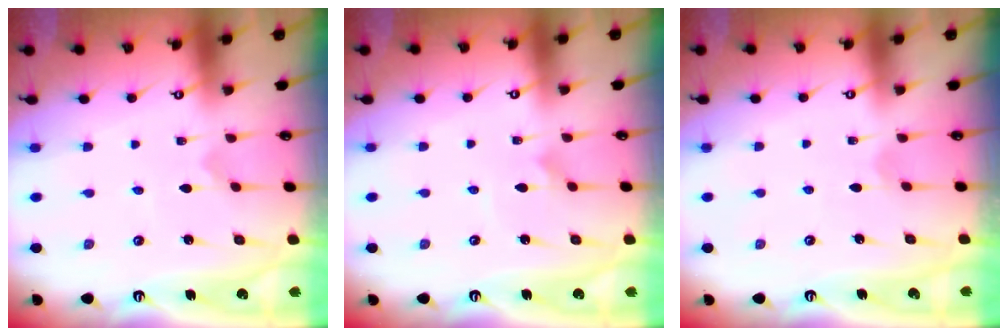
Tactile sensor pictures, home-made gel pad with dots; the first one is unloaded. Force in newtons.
{"total": 2.3, "press": 2.3, "slide": 0.1}
{"total": 2.0, "press": 2.0, "slide": 0.1}